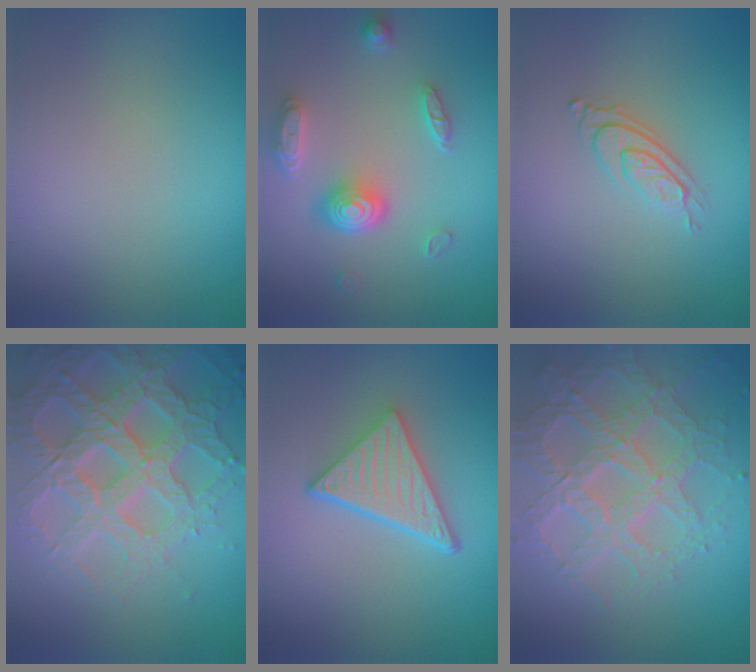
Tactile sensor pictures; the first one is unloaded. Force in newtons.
{"total": 4.5, "press": 3.5, "slide": 2.8}
{"total": 2.7, "press": 2.0, "slide": 1.9}
{"total": 6.9, "press": 6.7, "slide": 1.7}
{"total": 5.0, "press": 3.7, "slide": 3.4}
{"total": 7.2, "press": 5.0, "slide": 5.1}